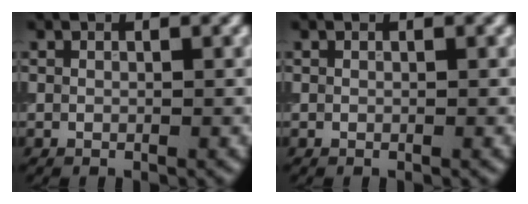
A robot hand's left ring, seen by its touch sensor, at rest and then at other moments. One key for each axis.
{"total": 0.0}